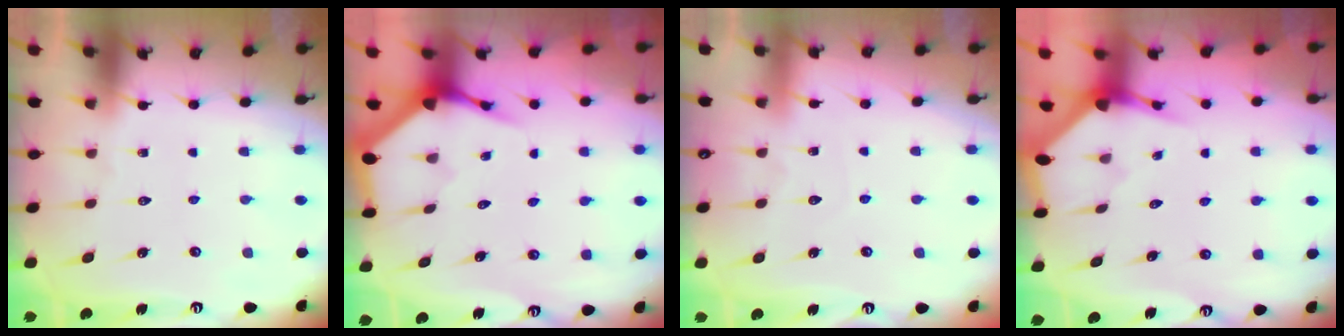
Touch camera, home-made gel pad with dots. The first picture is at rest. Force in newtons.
{"total": 3.9, "press": 3.8, "slide": 0.4}
{"total": 2.9, "press": 2.9, "slide": 0.3}
{"total": 3.2, "press": 3.2, "slide": 0.3}